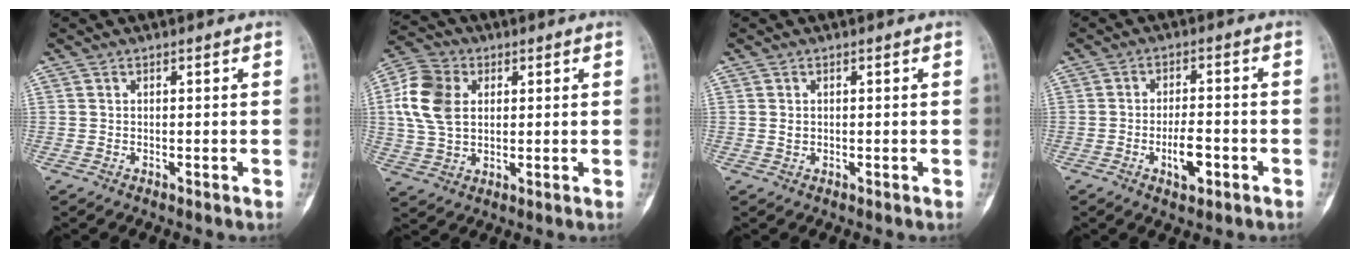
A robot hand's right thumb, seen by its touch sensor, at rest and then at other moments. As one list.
[{"total": 11.7, "force": [1.9, 8.5, 7.9], "torque": [-0.152, 0.006, 0.034]}, {"total": 0.8, "force": [0.1, 0.7, 0.5], "torque": [-0.008, 0.000, 0.004]}, {"total": 5.8, "force": [-2.3, 2.4, 4.8], "torque": [-0.077, 0.012, -0.034]}]